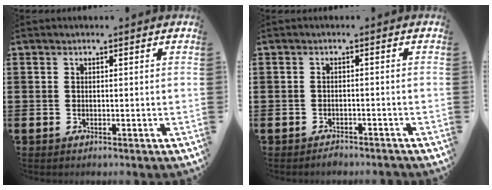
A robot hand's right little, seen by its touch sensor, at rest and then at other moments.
{"total": 1.1, "force": [-1.1, 0.1, 0.0], "torque": [0.004, -0.002, -0.025]}